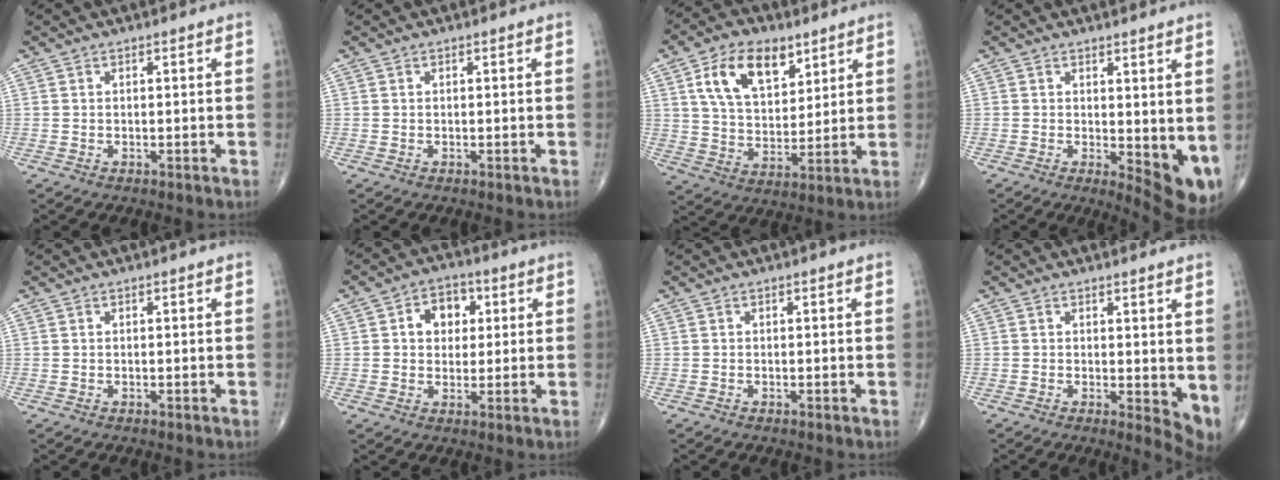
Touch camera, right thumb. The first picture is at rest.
{"total": 0.0}
{"total": 13.9, "force": [6.7, 8.1, 9.1], "torque": [-0.131, -0.024, 0.126]}
{"total": 8.5, "force": [0.7, 3.6, 7.7], "torque": [-0.089, -0.021, 0.019]}
{"total": 0.0}
{"total": 7.3, "force": [1.7, 5.7, 4.3], "torque": [-0.028, 0.006, 0.022]}
{"total": 0.0}
{"total": 5.2, "force": [0.9, 2.3, 4.6], "torque": [-0.054, -0.015, 0.015]}